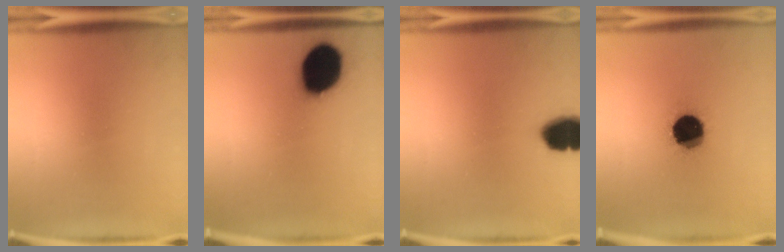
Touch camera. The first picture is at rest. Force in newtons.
{"total": 19.1}
{"total": 8.8}
{"total": 18.4}